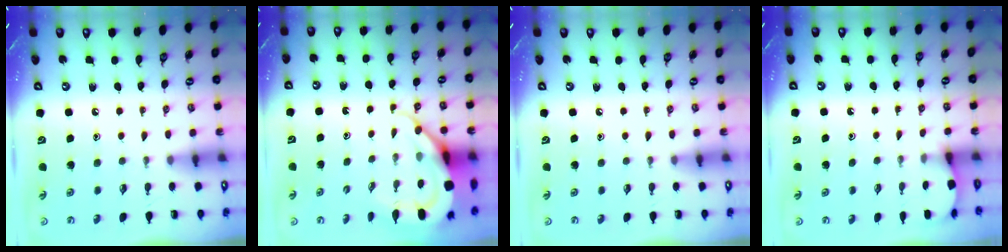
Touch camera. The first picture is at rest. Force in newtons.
{"total": 9.4, "press": 9.4, "slide": 0.9}
{"total": 0.0}
{"total": 1.9, "press": 1.9, "slide": 0.2}